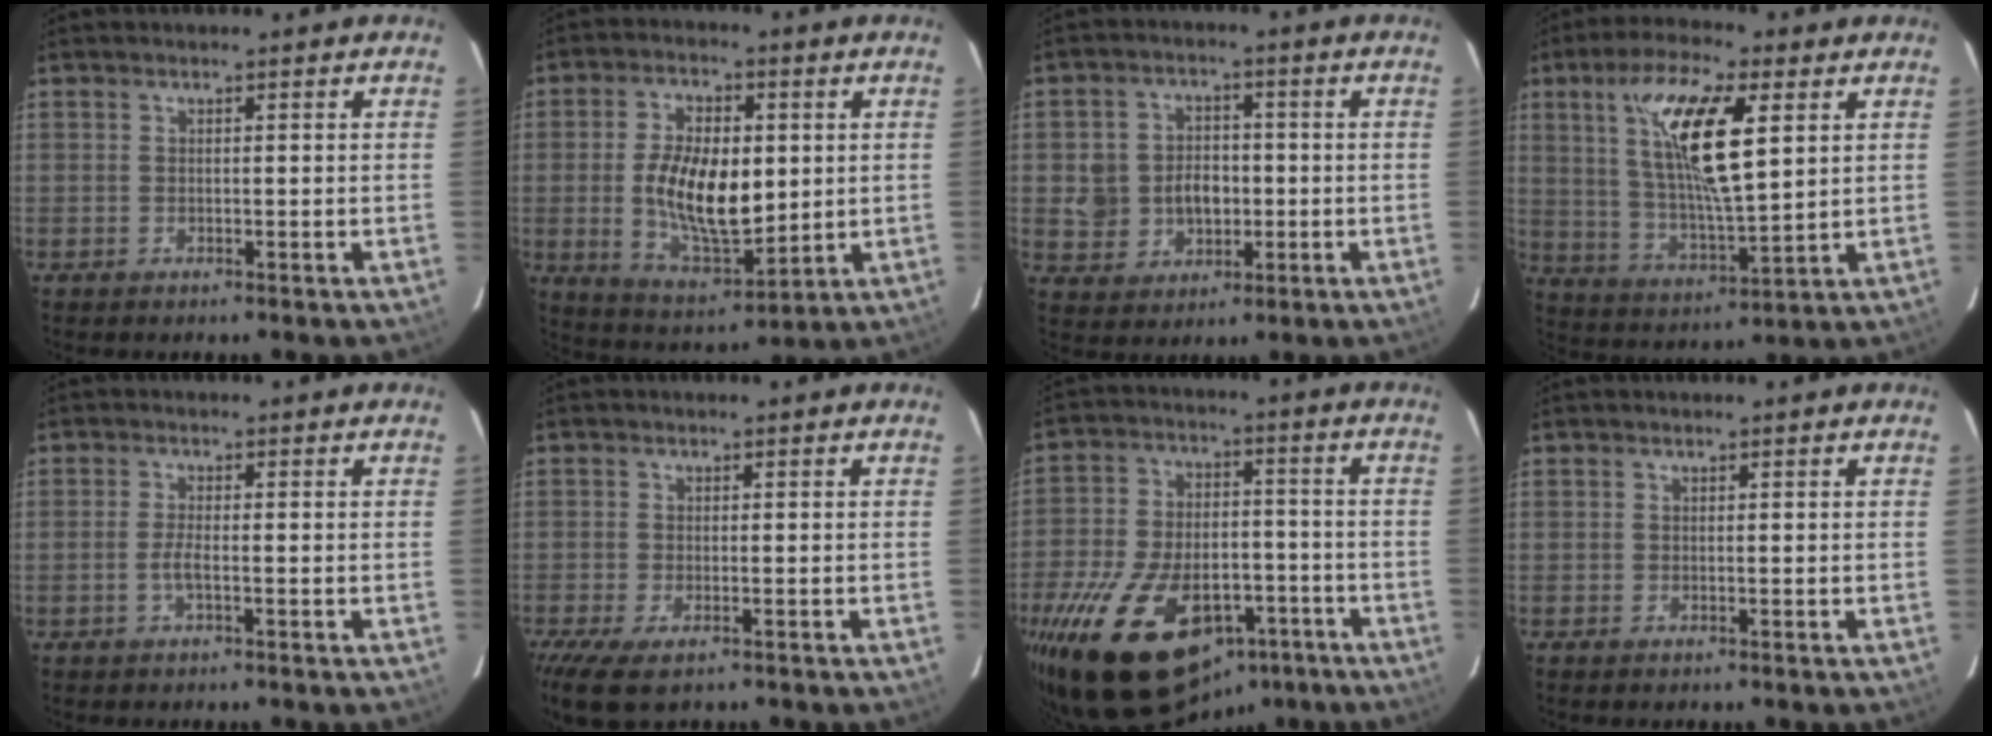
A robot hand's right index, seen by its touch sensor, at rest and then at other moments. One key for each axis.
{"total": 14.7, "fx": 0.4, "fy": 7.4, "fz": 12.7, "tx": -0.235, "ty": -0.005, "tz": 0.020}
{"total": 8.7, "fx": -0.7, "fy": 7.8, "fz": 3.8, "tx": -0.098, "ty": 0.020, "tz": 0.002}
{"total": 16.3, "fx": 5.7, "fy": 4.9, "fz": 14.5, "tx": -0.270, "ty": 0.006, "tz": 0.112}
{"total": 2.0, "fx": -0.8, "fy": 0.2, "fz": 1.8, "tx": -0.039, "ty": -0.002, "tz": -0.016}
{"total": 5.5, "fx": -3.5, "fy": 2.1, "fz": 3.7, "tx": -0.079, "ty": -0.023, "tz": -0.059}
{"total": 28.6, "fx": -15.9, "fy": 15.6, "fz": 18.1, "tx": -0.359, "ty": -0.015, "tz": -0.232}
{"total": 0.0}